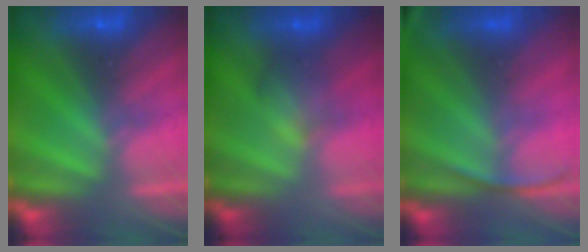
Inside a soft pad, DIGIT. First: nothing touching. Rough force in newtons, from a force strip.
{"total": 2.0}
{"total": 2.5}